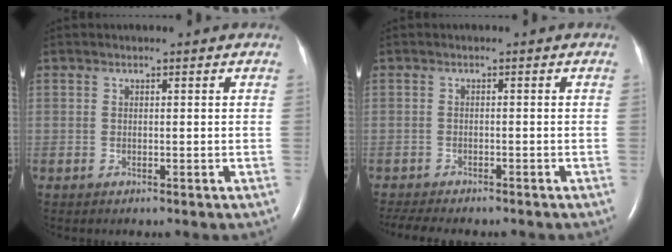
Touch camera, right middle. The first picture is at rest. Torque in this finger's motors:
{"motor_torque": [0.00, 0.00, 0.12, 0.05]}